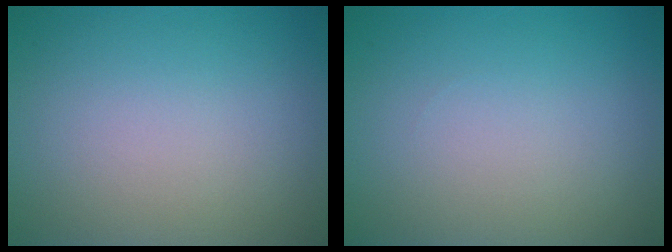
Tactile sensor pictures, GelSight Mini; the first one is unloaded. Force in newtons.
{"total": 0.0}